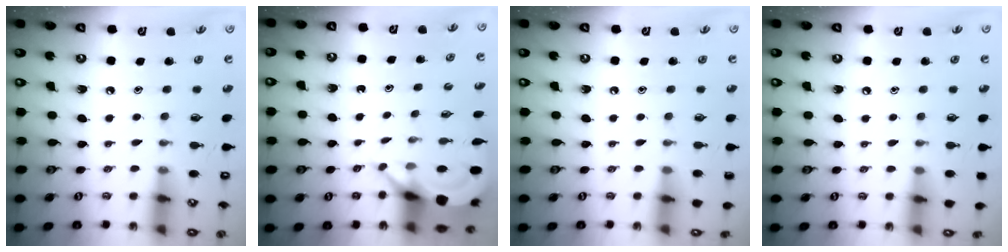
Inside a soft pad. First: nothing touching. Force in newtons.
{"total": 4.2, "press": 4.2, "slide": 0.1}
{"total": 0.0}
{"total": 1.5, "press": 1.5, "slide": 0.2}